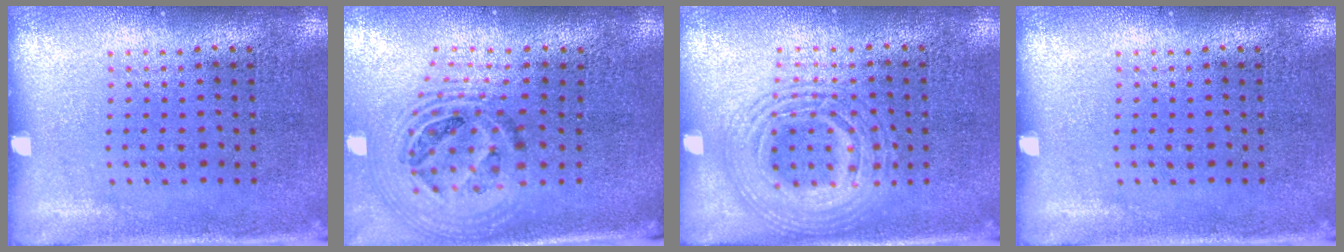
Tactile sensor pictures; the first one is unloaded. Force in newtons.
{"total": 1.9, "press": 1.5, "slide": 1.1}
{"total": 2.6, "press": 2.6, "slide": 0.2}
{"total": 0.0}